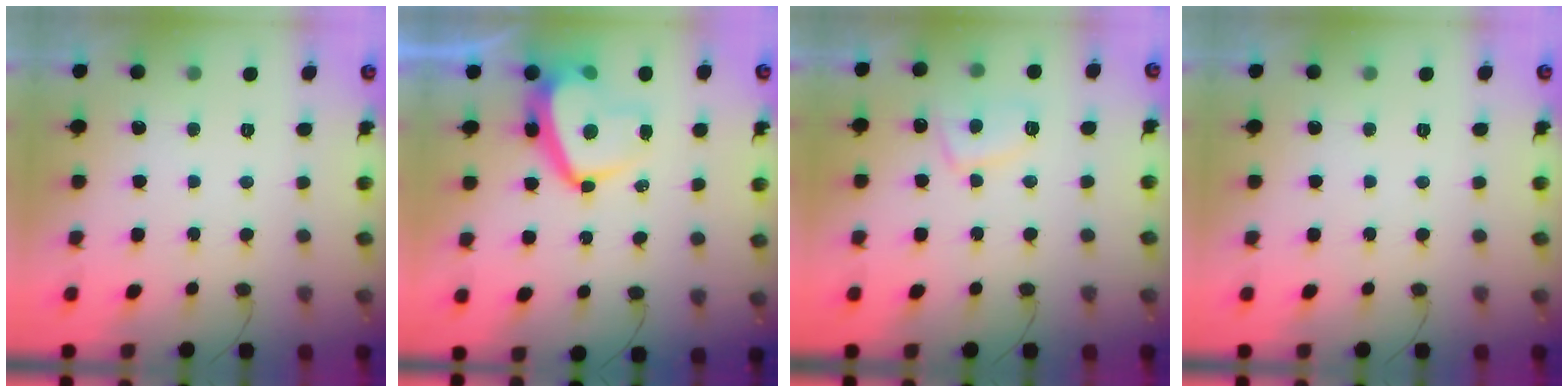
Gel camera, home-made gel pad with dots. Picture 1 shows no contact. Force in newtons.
{"total": 11.1, "press": 11.0, "slide": 1.6}
{"total": 6.7, "press": 6.6, "slide": 1.1}
{"total": 0.0}